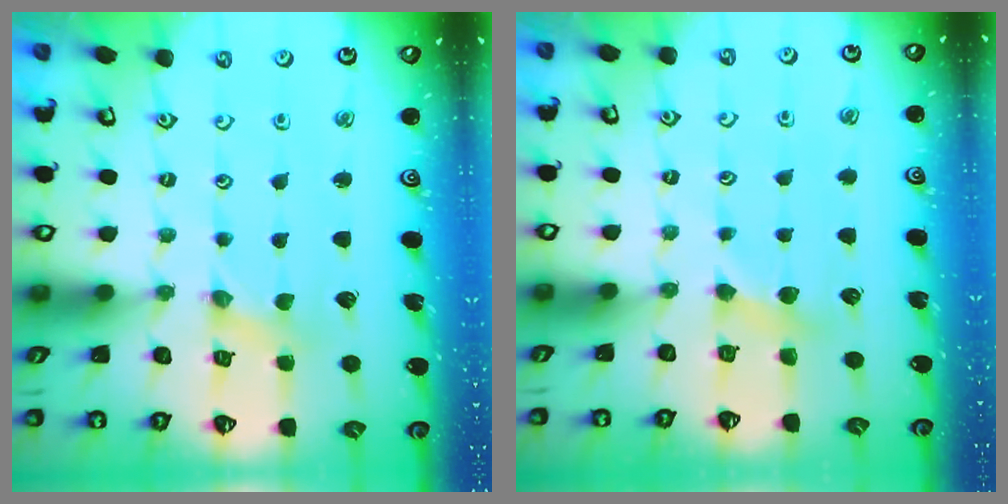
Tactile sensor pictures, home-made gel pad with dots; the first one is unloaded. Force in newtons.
{"total": 2.8, "press": 2.8, "slide": 0.5}